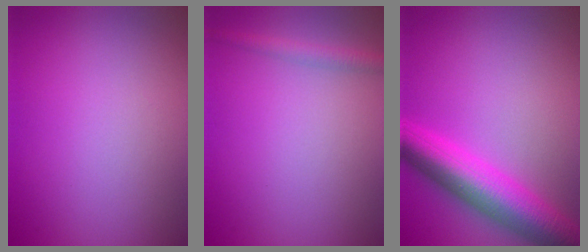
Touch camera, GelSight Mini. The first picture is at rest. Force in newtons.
{"total": 1.5, "press": 1.5, "slide": 0.0}
{"total": 7.4, "press": 7.4, "slide": 0.2}